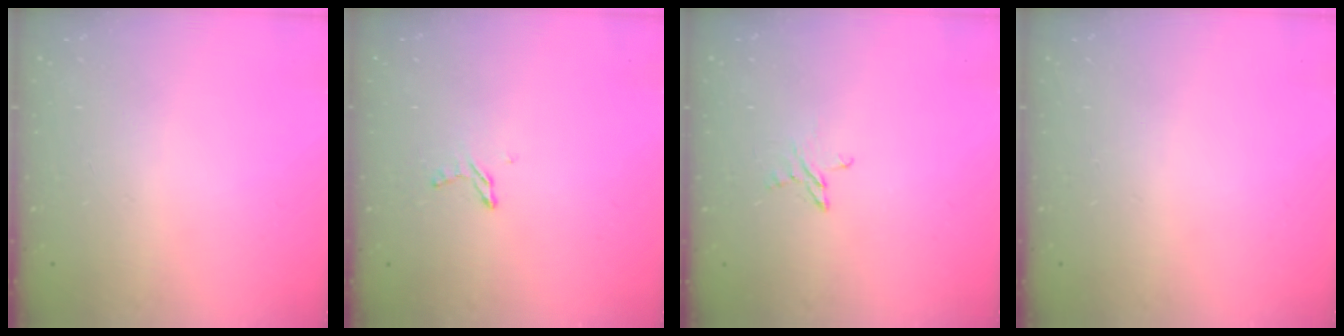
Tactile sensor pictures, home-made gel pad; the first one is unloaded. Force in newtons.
{"total": 3.8, "press": 3.8, "slide": 0.3}
{"total": 3.4, "press": 3.4, "slide": 0.4}
{"total": 0.0}